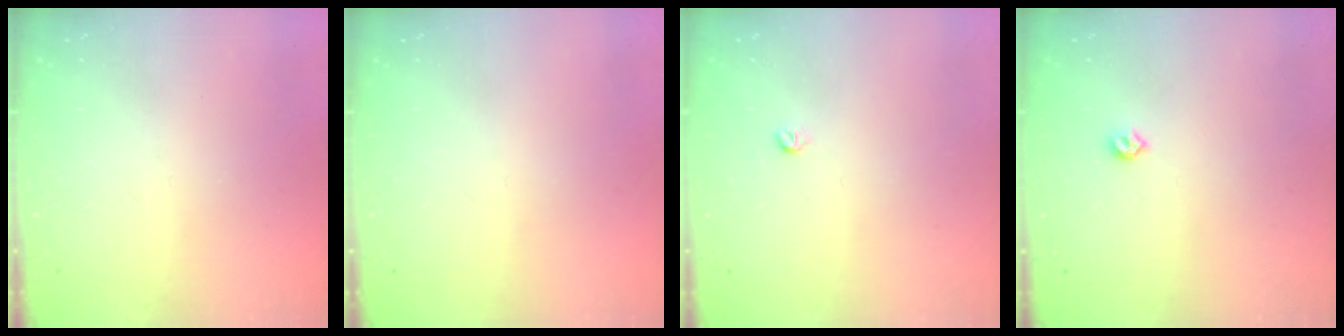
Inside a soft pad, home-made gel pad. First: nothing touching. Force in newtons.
{"total": 0.0}
{"total": 3.2, "press": 3.2, "slide": 0.4}
{"total": 4.0, "press": 3.9, "slide": 0.8}